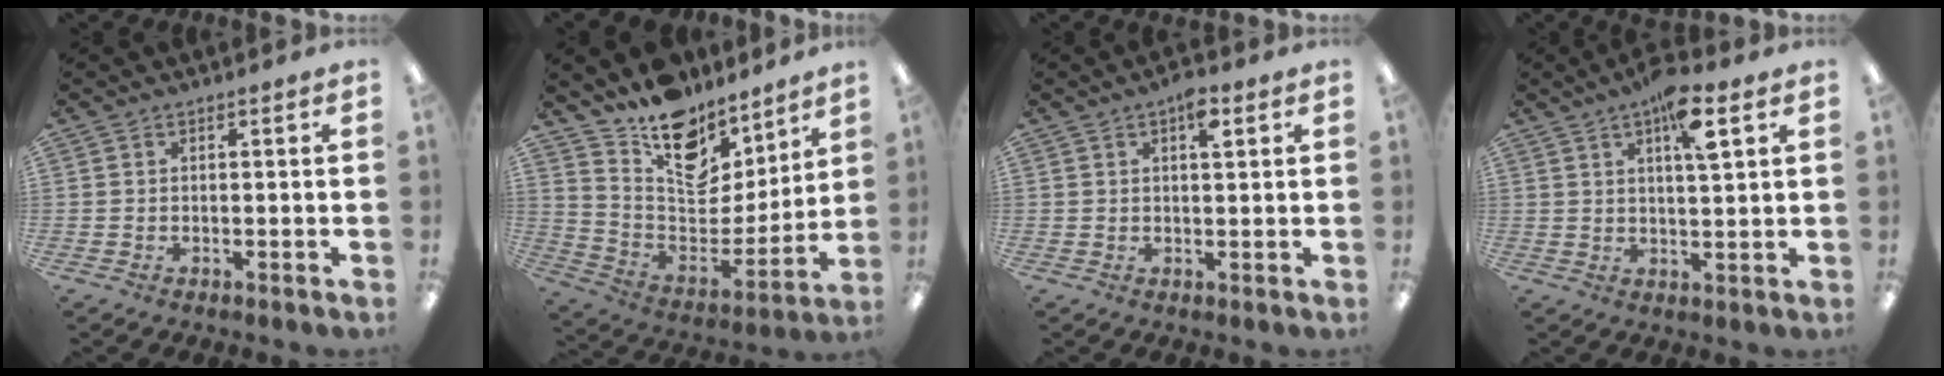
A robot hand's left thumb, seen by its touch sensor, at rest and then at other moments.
{"total": 16.0, "force": [12.2, 8.6, 5.7], "torque": [-0.091, -0.109, 0.220]}
{"total": 4.1, "force": [2.2, 1.5, 3.2], "torque": [-0.044, -0.004, 0.031]}
{"total": 8.3, "force": [4.4, 1.9, 6.7], "torque": [-0.109, -0.011, 0.068]}